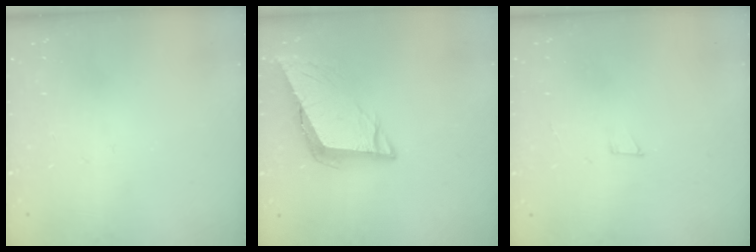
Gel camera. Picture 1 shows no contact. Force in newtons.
{"total": 9.6, "press": 9.4, "slide": 2.1}
{"total": 2.0, "press": 2.0, "slide": 0.0}